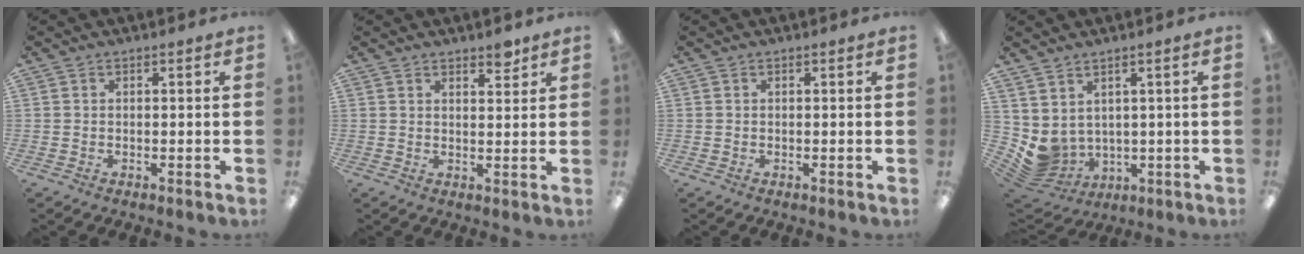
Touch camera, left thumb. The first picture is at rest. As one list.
[{"total": 3.4, "force": [2.9, 1.0, 1.4], "torque": [-0.006, -0.018, 0.047]}, {"total": 0.0}, {"total": 5.3, "force": [2.0, 4.6, 1.8], "torque": [-0.069, -0.030, 0.043]}]